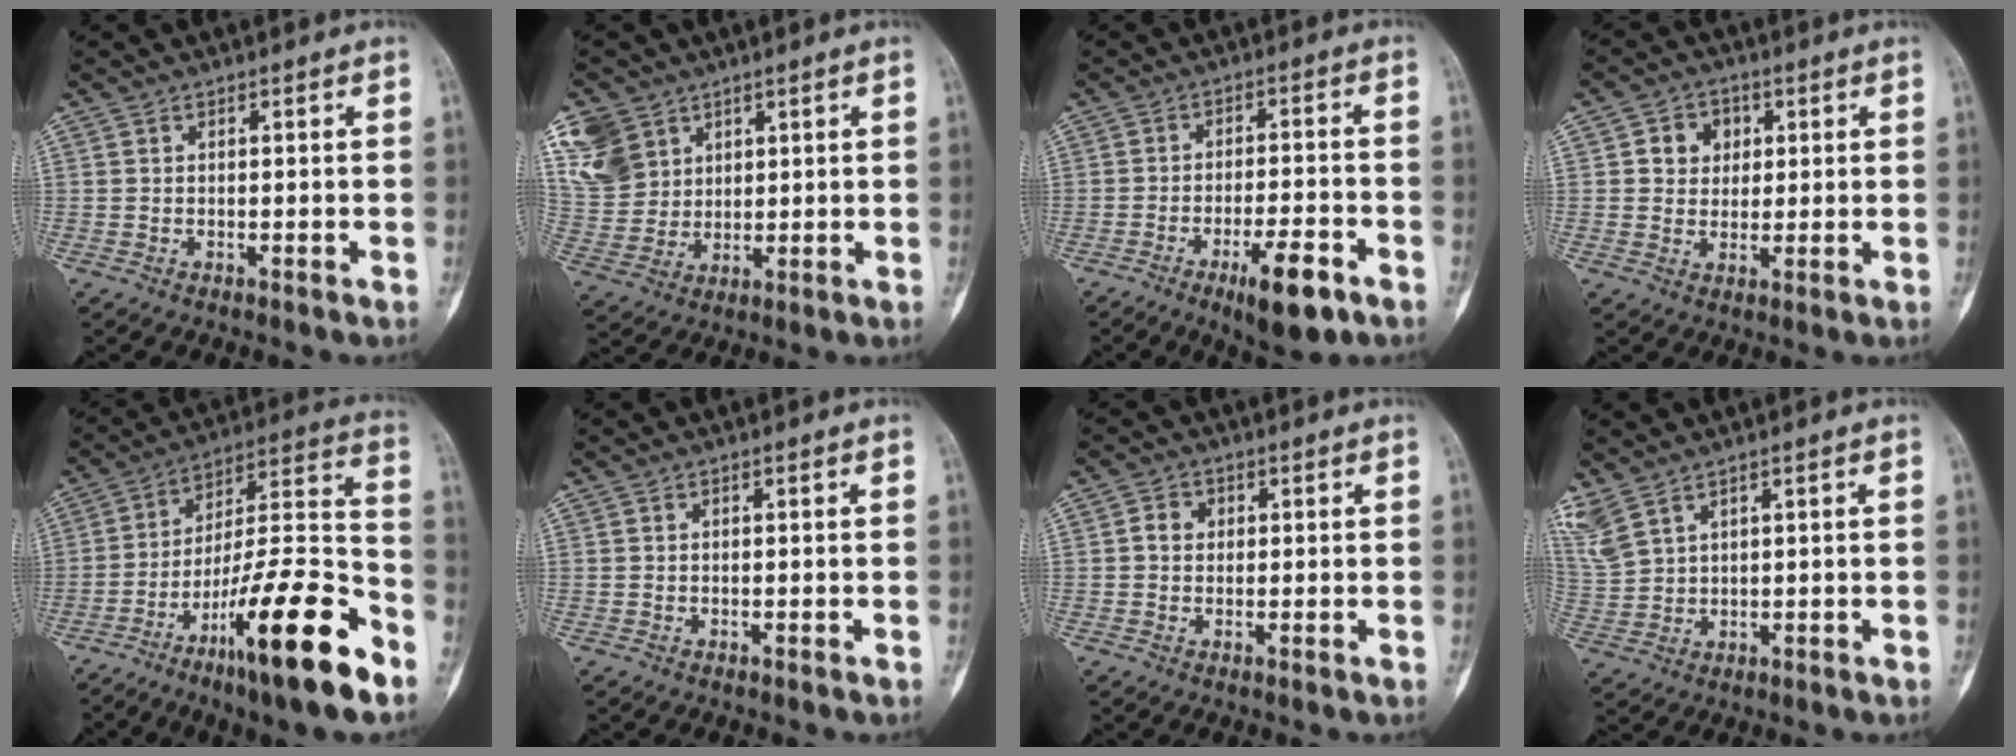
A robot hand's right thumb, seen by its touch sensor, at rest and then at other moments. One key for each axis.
{"total": 10.8, "fx": 5.9, "fy": 8.2, "fz": 3.9, "tx": -0.065, "ty": -0.018, "tz": 0.134}
{"total": 9.8, "fx": -5.3, "fy": 2.6, "fz": 7.8, "tx": -0.124, "ty": 0.020, "tz": -0.077}
{"total": 5.7, "fx": 1.5, "fy": 4.9, "fz": 2.5, "tx": -0.007, "ty": 0.001, "tz": 0.021}
{"total": 23.5, "fx": -12.9, "fy": 3.9, "fz": 19.3, "tx": -0.320, "ty": 0.064, "tz": -0.213}
{"total": 0.0}
{"total": 2.6, "fx": 0.4, "fy": 2.3, "fz": 1.2, "tx": -0.006, "ty": 0.005, "tz": 0.003}
{"total": 6.9, "fx": 5.0, "fy": 3.0, "fz": 3.7, "tx": -0.095, "ty": -0.011, "tz": 0.122}